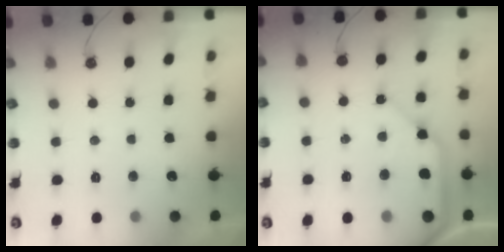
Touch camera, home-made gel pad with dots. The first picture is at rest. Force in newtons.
{"total": 15.0, "press": 14.8, "slide": 2.0}